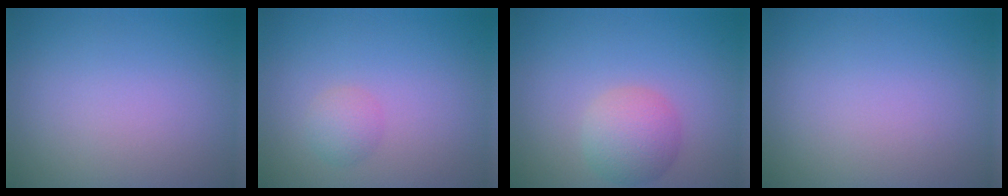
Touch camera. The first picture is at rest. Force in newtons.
{"total": 1.5, "press": 1.5, "slide": 0.1}
{"total": 3.5, "press": 3.5, "slide": 0.3}
{"total": 0.0}